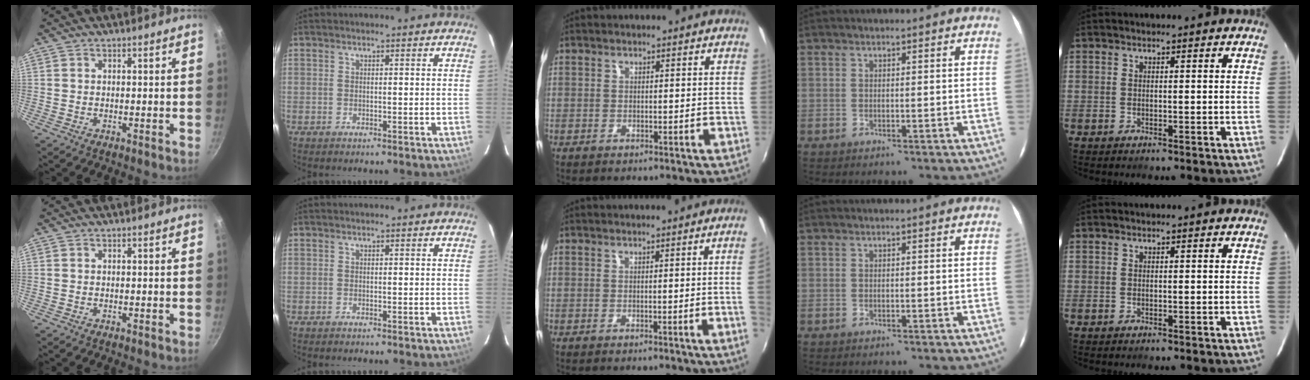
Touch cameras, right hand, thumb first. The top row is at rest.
{"middle": {"total": 3.4, "force": [0.0, -1.9, 2.8], "torque": [-0.042, -0.013, 0.006]}}